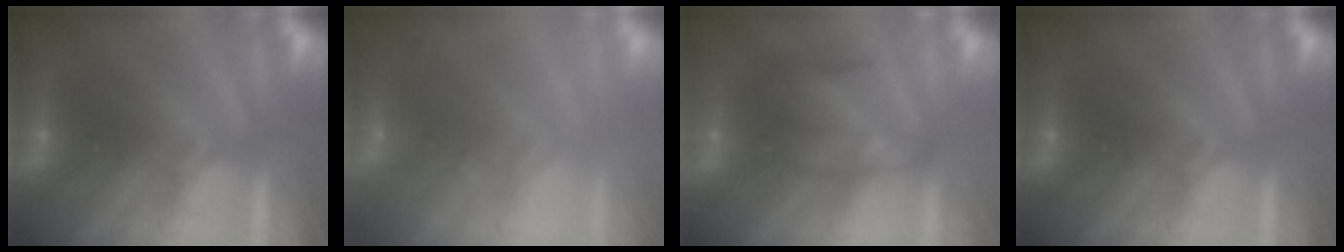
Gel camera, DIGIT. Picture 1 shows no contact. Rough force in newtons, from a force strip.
{"total": 7.9}
{"total": 2.2}
{"total": 0.0}